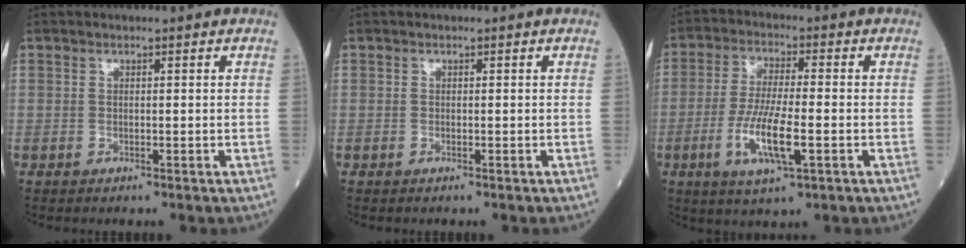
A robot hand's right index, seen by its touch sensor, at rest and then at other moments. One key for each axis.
{"total": 0.0}
{"total": 9.1, "fx": -2.8, "fy": 1.4, "fz": 8.5, "tx": -0.171, "ty": -0.011, "tz": -0.053}